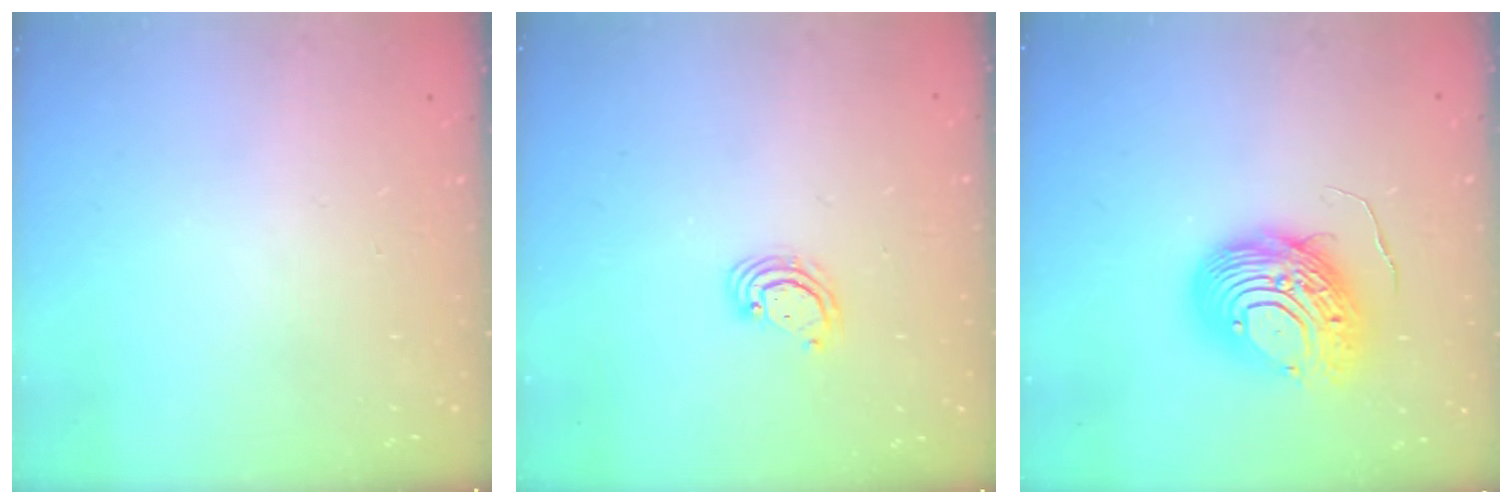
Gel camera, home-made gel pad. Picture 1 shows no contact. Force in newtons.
{"total": 3.0, "press": 2.9, "slide": 0.3}
{"total": 12.5, "press": 12.4, "slide": 1.3}